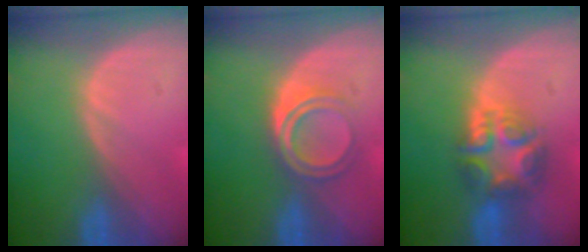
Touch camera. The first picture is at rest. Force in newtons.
{"total": 5.2, "press": 4.4, "slide": 2.7}
{"total": 7.8, "press": 6.7, "slide": 4.1}